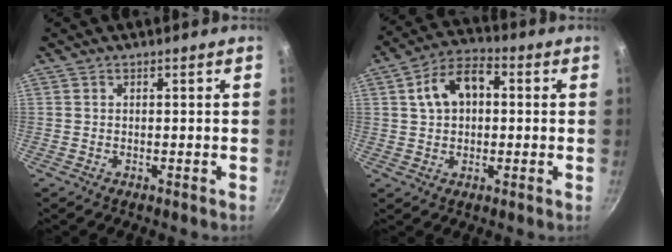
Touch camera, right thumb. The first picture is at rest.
{"total": 10.0, "force": [1.7, 6.7, 7.3], "torque": [-0.102, 0.027, 0.019]}